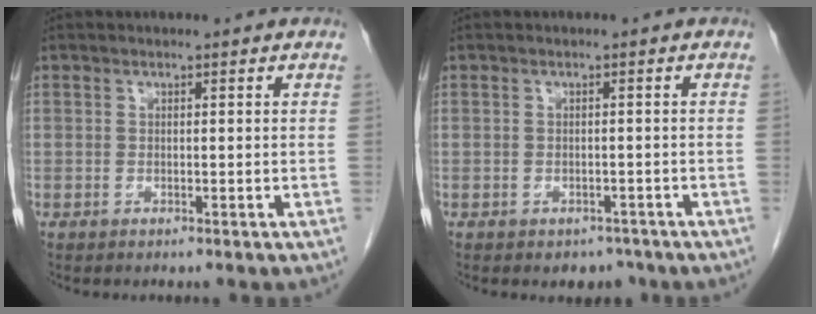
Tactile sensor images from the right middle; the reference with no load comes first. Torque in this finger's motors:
{"motor_torque": [0.46, -0.25, 0.09, 0.02]}